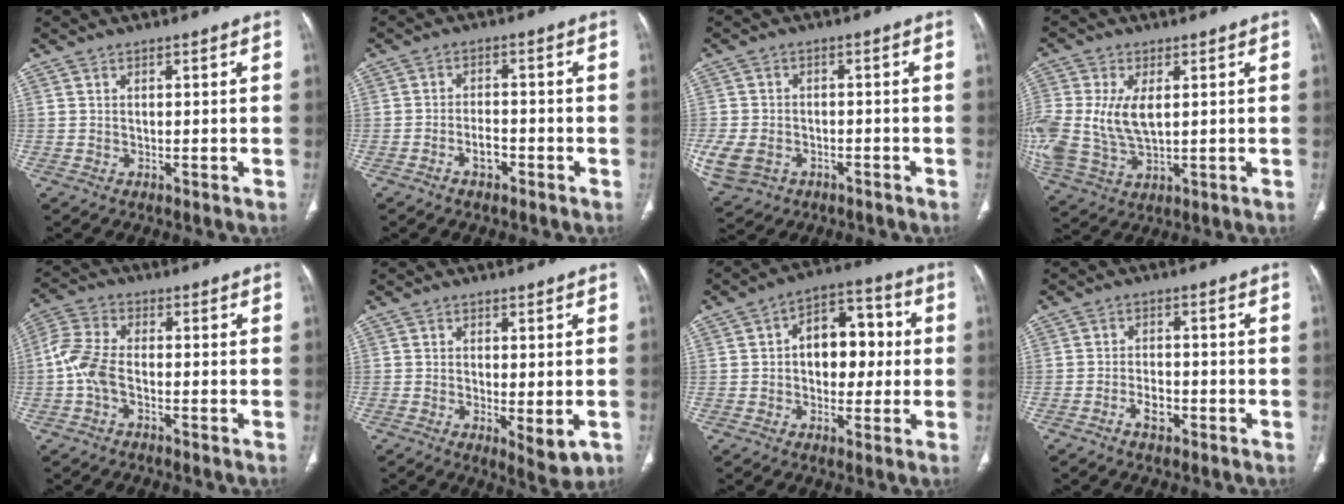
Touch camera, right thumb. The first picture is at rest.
{"total": 3.4, "force": [-2.0, 1.7, 2.2], "torque": [-0.037, 0.018, -0.035]}
{"total": 10.3, "force": [-4.2, 7.6, 5.6], "torque": [-0.144, 0.013, -0.061]}
{"total": 13.8, "force": [1.5, 7.9, 11.2], "torque": [-0.261, -0.011, 0.038]}
{"total": 6.8, "force": [-1.7, 3.8, 5.4], "torque": [-0.129, 0.021, -0.041]}
{"total": 5.9, "force": [-1.5, 2.2, 5.2], "torque": [-0.078, -0.017, -0.017]}
{"total": 12.2, "force": [0.9, 8.2, 9.0], "torque": [-0.087, 0.029, 0.006]}
{"total": 3.7, "force": [-2.0, 2.0, 2.3], "torque": [-0.038, 0.017, -0.034]}